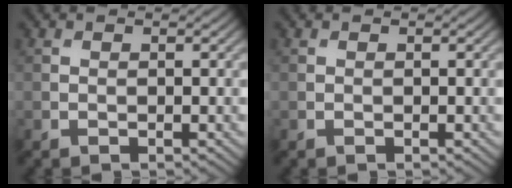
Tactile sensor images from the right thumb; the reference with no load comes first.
{"total": 0.0}